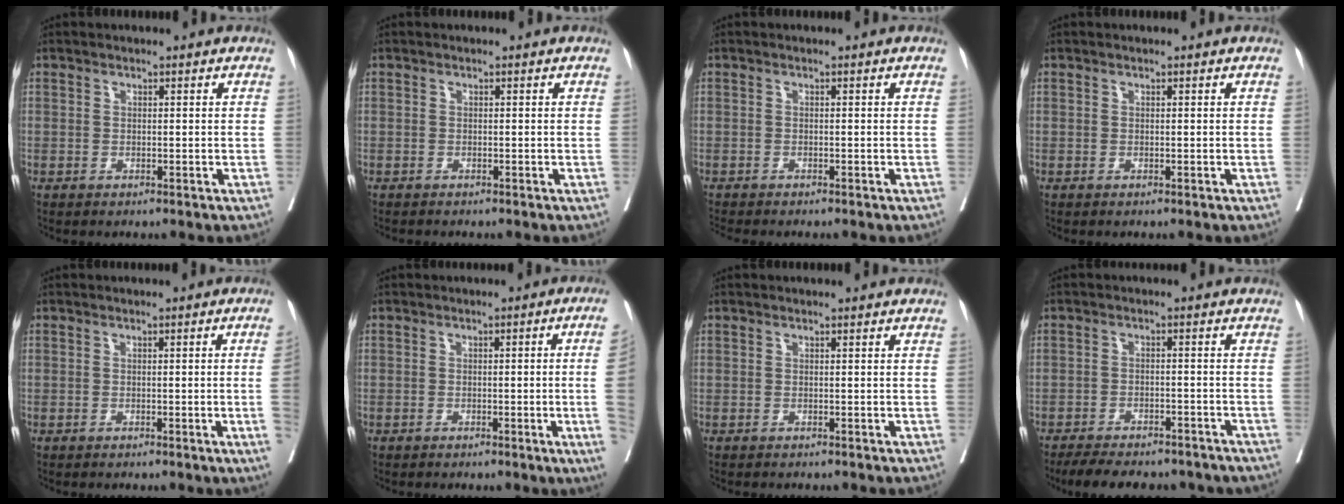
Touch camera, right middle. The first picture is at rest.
{"total": 1.1, "force": [-1.0, -0.2, 0.3], "torque": [-0.007, -0.001, -0.016]}
{"total": 3.8, "force": [-3.4, 0.2, 1.5], "torque": [-0.023, -0.009, -0.053]}
{"total": 0.0}
{"total": 3.2, "force": [-0.7, -1.1, 2.9], "torque": [-0.042, -0.003, -0.009]}
{"total": 7.5, "force": [-1.3, -1.9, 7.1], "torque": [-0.081, -0.011, -0.019]}
{"total": 1.6, "force": [-1.4, 0.2, 0.6], "torque": [-0.015, -0.003, -0.018]}
{"total": 15.5, "force": [-13.4, 4.4, 6.4], "torque": [-0.126, -0.007, -0.172]}